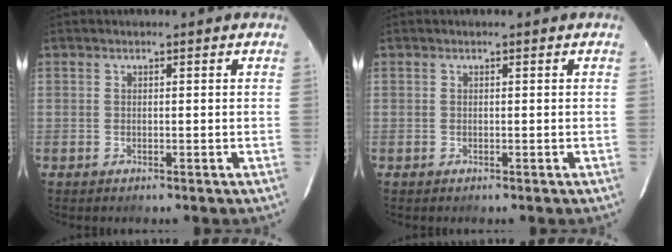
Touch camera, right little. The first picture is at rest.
{"total": 0.0}